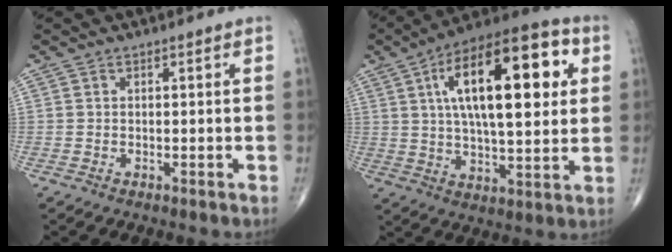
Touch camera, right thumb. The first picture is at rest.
{"total": 24.1, "force": [6.3, 9.7, 21.2], "torque": [-0.323, 0.006, 0.089]}